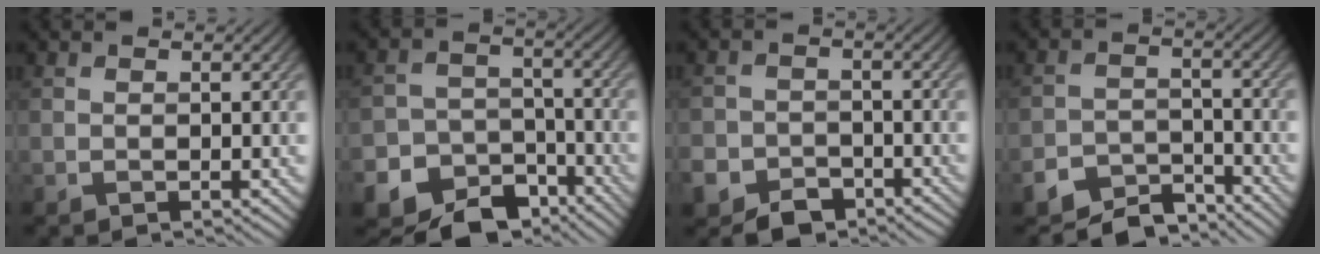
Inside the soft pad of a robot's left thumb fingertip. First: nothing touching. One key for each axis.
{"total": 15.6, "fx": -10.9, "fy": 10.5, "fz": 3.8, "tx": -0.093, "ty": -0.070, "tz": -0.166}
{"total": 7.7, "fx": -5.4, "fy": 5.2, "fz": 2.1, "tx": -0.034, "ty": -0.022, "tz": -0.094}
{"total": 7.5, "fx": -6.5, "fy": 2.9, "fz": 2.3, "tx": -0.035, "ty": -0.004, "tz": -0.114}